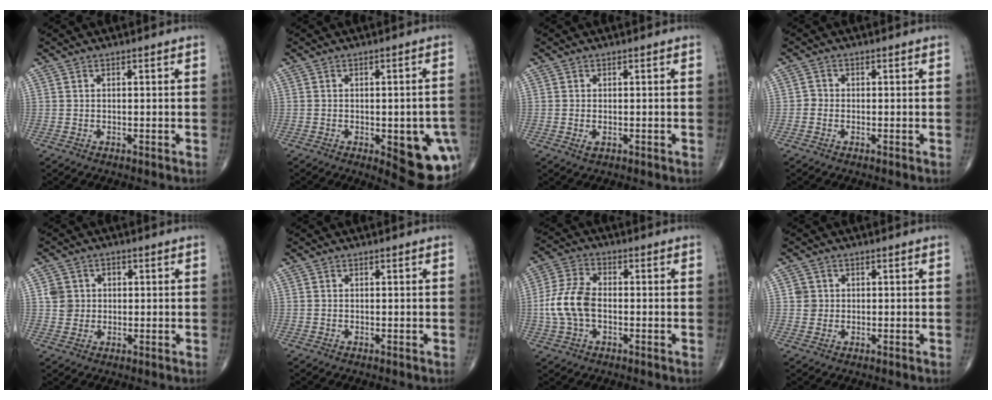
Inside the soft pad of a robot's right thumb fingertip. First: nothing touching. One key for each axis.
{"total": 14.3, "fx": -4.4, "fy": 5.7, "fz": 12.4, "tx": -0.110, "ty": 0.007, "tz": -0.034}
{"total": 1.3, "fx": -0.3, "fy": 0.8, "fz": 1.0, "tx": -0.020, "ty": -0.004, "tz": -0.005}
{"total": 1.4, "fx": -0.5, "fy": 1.2, "fz": 0.4, "tx": 0.001, "ty": 0.005, "tz": -0.015}
{"total": 4.7, "fx": 0.6, "fy": 4.5, "fz": 1.3, "tx": 0.003, "ty": 0.006, "tz": 0.009}
{"total": 0.0}
{"total": 9.5, "fx": -1.2, "fy": 5.8, "fz": 7.5, "tx": -0.162, "ty": 0.021, "tz": -0.030}
{"total": 2.3, "fx": 0.3, "fy": 2.2, "fz": 0.4, "tx": 0.008, "ty": 0.003, "tz": 0.005}